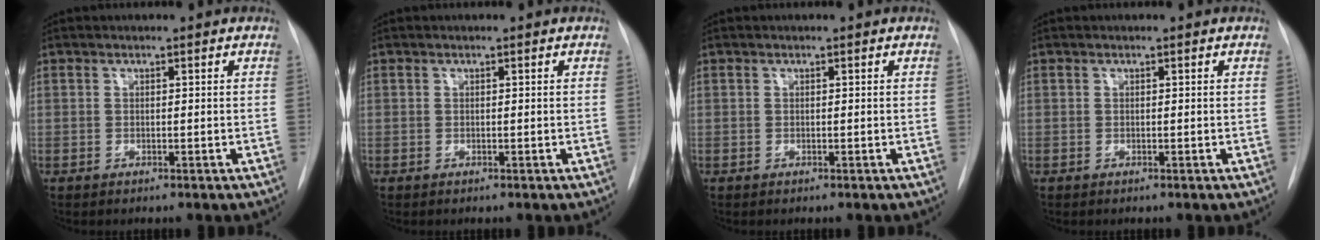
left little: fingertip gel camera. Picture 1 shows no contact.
{"total": 0.0}
{"total": 0.0}
{"total": 0.0}